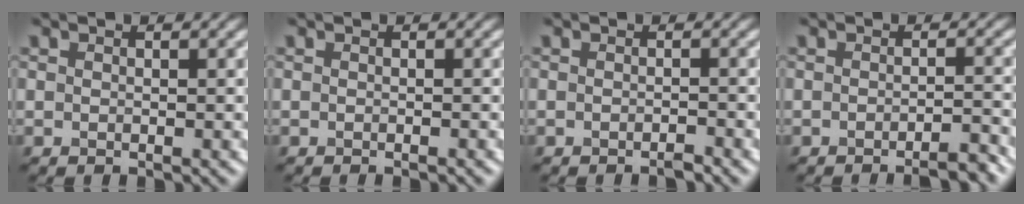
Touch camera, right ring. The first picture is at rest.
{"total": 0.6, "force": [-0.5, 0.1, 0.3], "torque": [-0.002, -0.001, -0.008]}
{"total": 0.9, "force": [-0.8, 0.1, 0.5], "torque": [-0.007, 0.001, -0.015]}
{"total": 2.7, "force": [-2.0, 0.5, 1.8], "torque": [-0.014, 0.005, -0.034]}